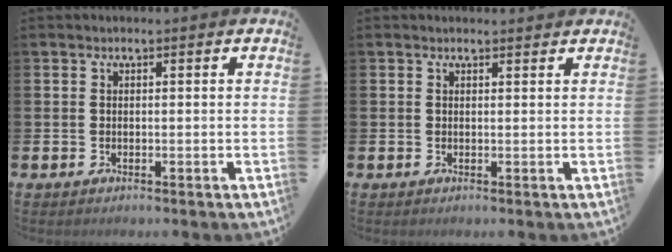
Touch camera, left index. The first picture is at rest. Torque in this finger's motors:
{"motor_torque": [0.72, -1.08, -0.01, 0.01]}